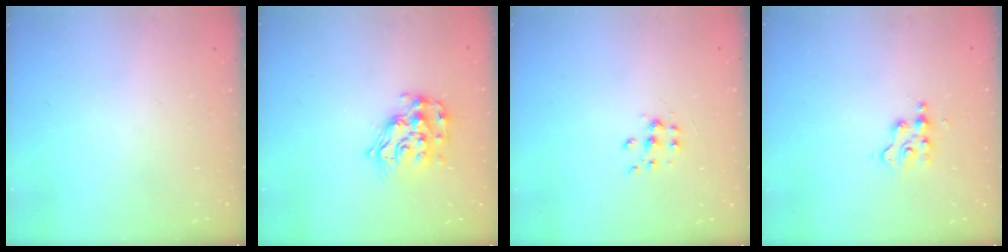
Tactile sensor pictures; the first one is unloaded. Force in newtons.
{"total": 12.8, "press": 12.8, "slide": 0.6}
{"total": 7.1, "press": 7.1, "slide": 0.5}
{"total": 2.6, "press": 2.6, "slide": 0.3}